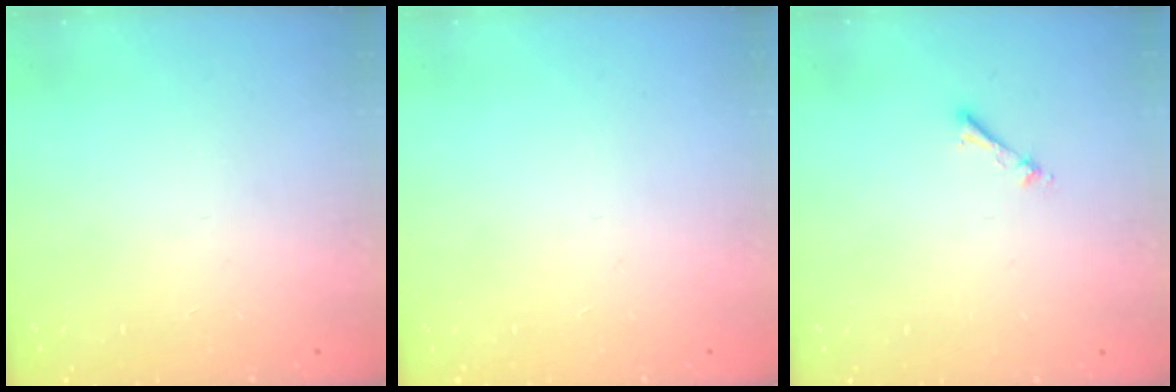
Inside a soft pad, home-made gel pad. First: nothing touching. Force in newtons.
{"total": 0.0}
{"total": 2.7, "press": 2.7, "slide": 0.4}